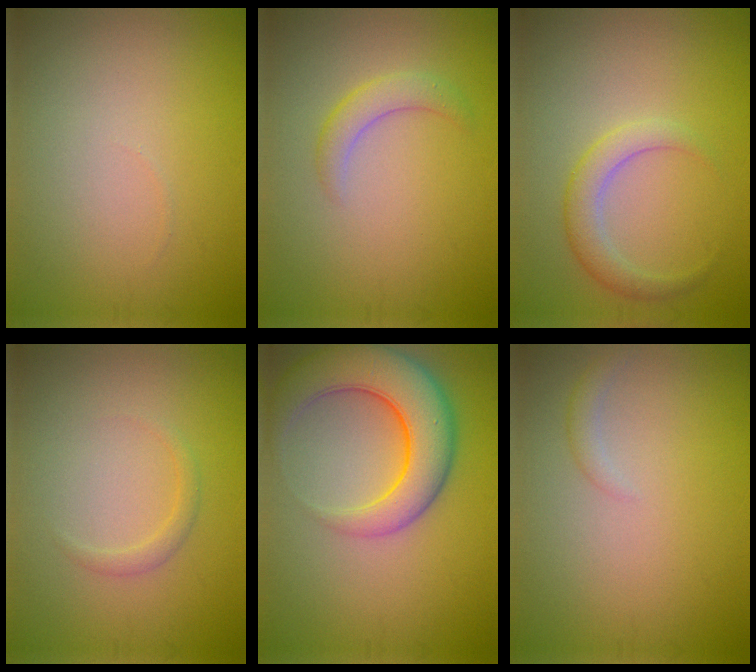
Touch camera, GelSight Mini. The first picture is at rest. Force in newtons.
{"total": 2.2, "press": 2.2, "slide": 0.1}
{"total": 2.6, "press": 2.6, "slide": 0.2}
{"total": 1.1, "press": 1.1, "slide": 0.1}
{"total": 7.7, "press": 7.7, "slide": 0.6}
{"total": 1.0, "press": 1.0, "slide": 0.0}